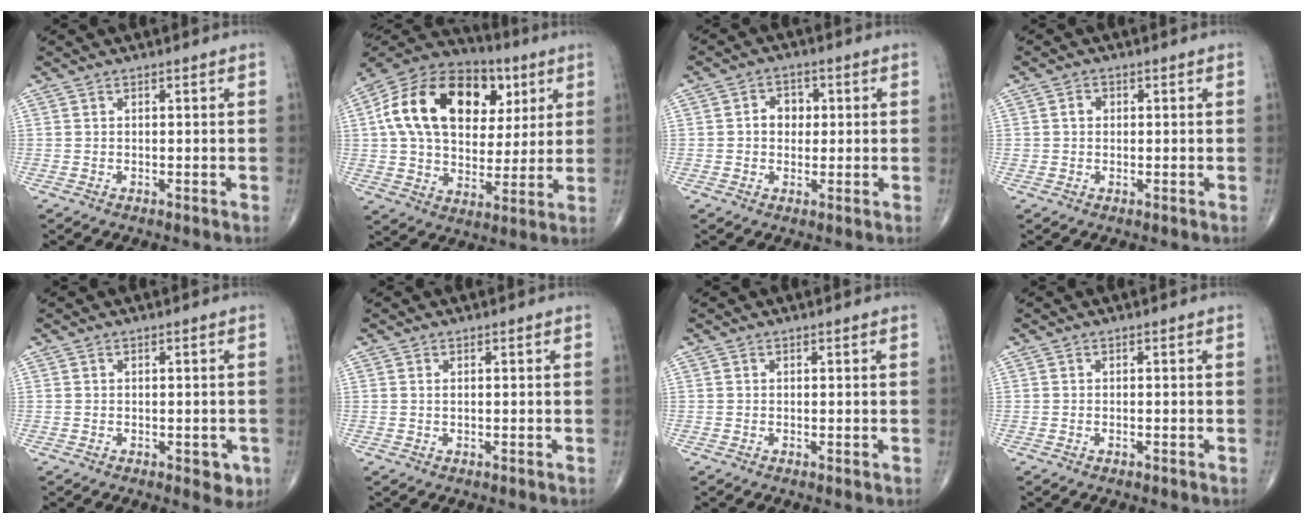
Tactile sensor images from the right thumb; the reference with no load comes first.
{"total": 24.6, "force": [6.7, 16.4, 17.0], "torque": [-0.279, 0.014, 0.107]}
{"total": 4.4, "force": [0.4, 3.7, 2.5], "torque": [-0.013, 0.009, 0.000]}
{"total": 1.8, "force": [0.2, 1.6, 0.8], "torque": [-0.007, 0.005, 0.002]}
{"total": 3.1, "force": [-1.0, 1.8, 2.3], "torque": [-0.010, 0.000, -0.009]}
{"total": 0.5, "force": [0.1, 0.2, 0.4], "torque": [-0.008, 0.001, 0.002]}
{"total": 0.0}
{"total": 0.5, "force": [-0.2, 0.2, 0.4], "torque": [-0.010, 0.001, -0.004]}